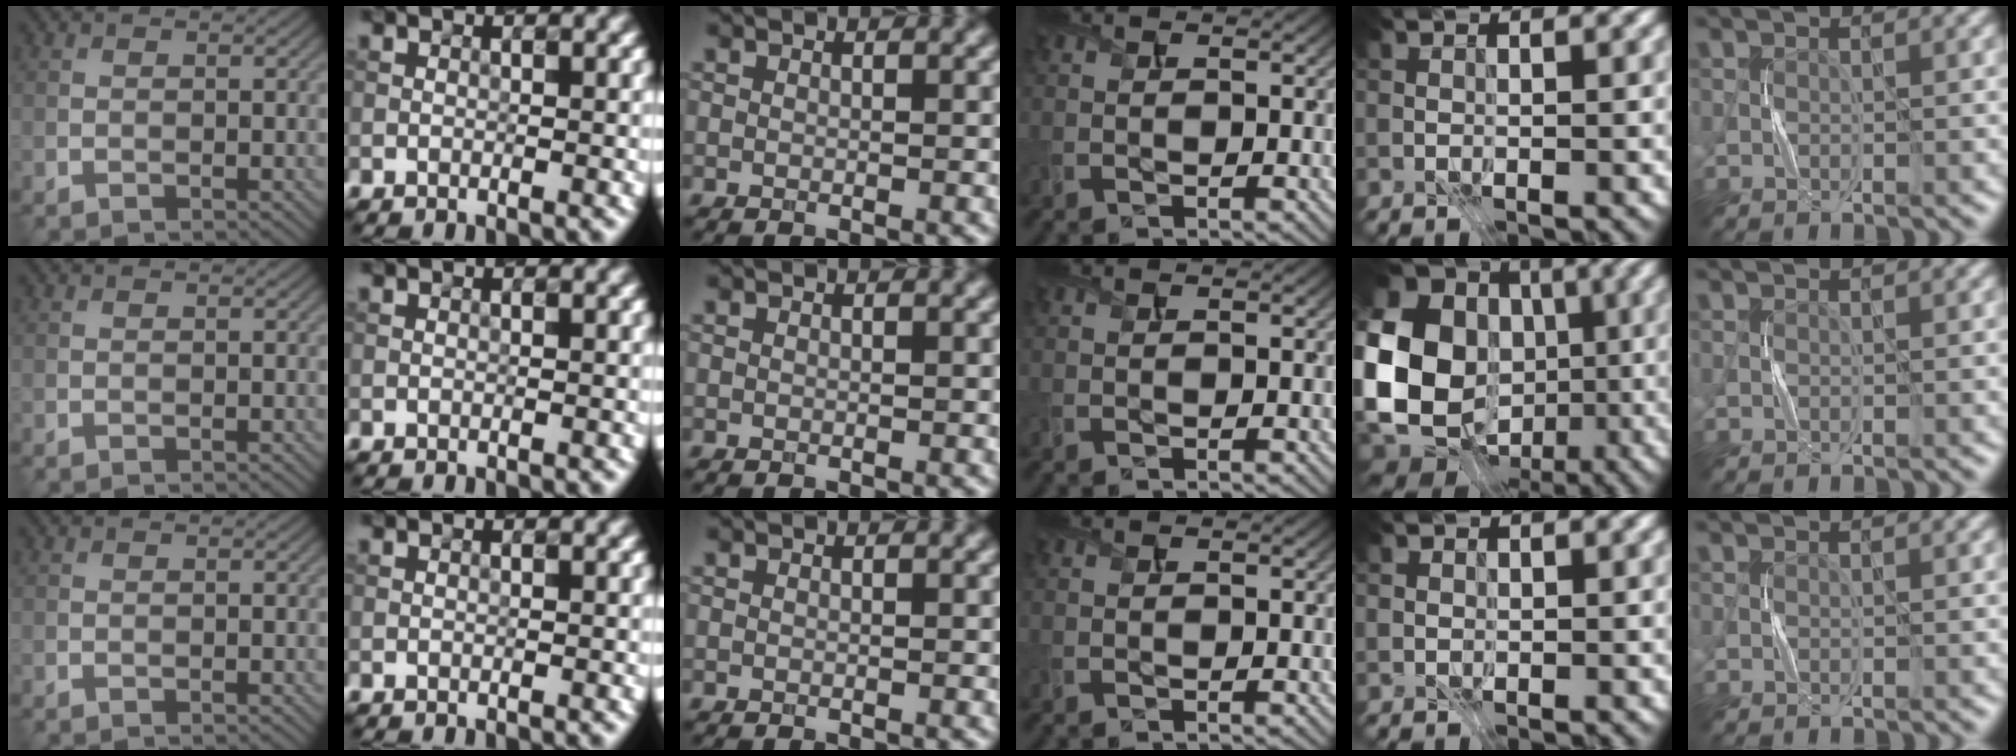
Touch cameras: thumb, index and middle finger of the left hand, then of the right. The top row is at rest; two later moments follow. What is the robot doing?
{"motion": "press", "object": "sticker"}